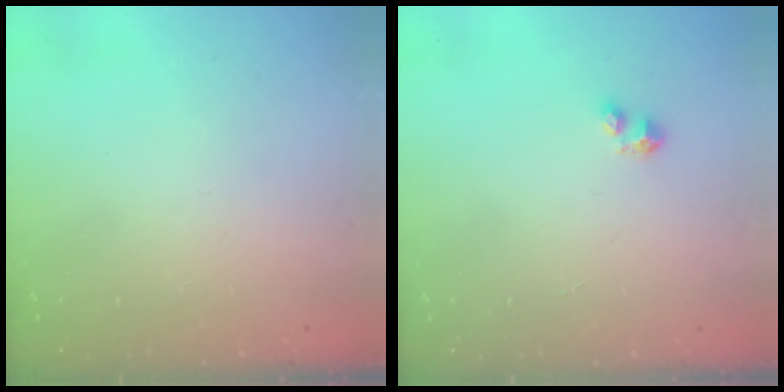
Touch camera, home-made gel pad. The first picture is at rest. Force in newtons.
{"total": 2.8, "press": 2.8, "slide": 0.4}